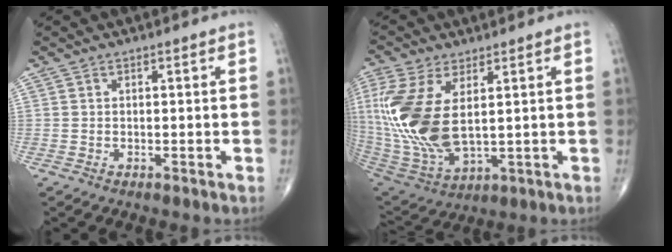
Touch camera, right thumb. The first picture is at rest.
{"total": 18.2, "force": [3.0, 9.0, 15.6], "torque": [-0.358, -0.020, 0.074]}